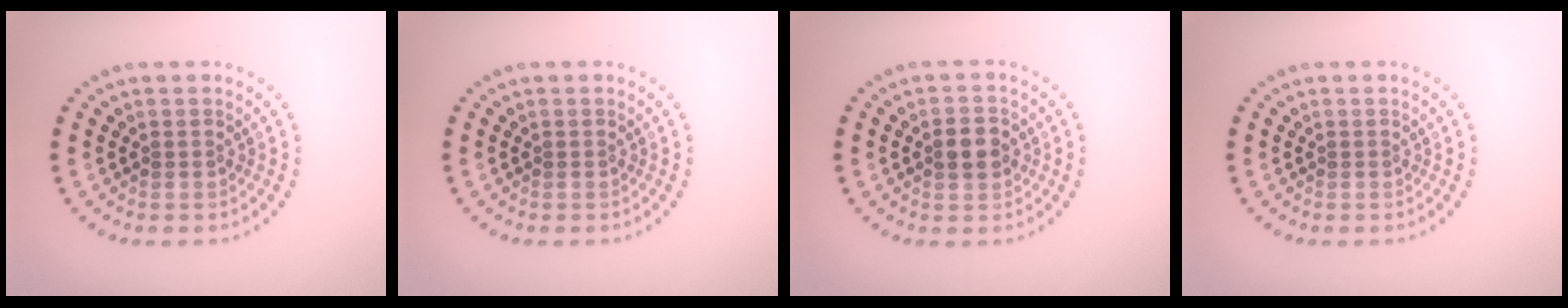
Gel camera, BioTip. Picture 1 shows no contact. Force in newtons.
{"total": 0.0}
{"total": 2.5, "press": 2.5, "slide": 0.2}
{"total": 0.0}